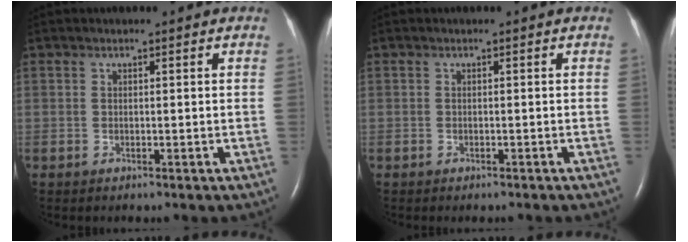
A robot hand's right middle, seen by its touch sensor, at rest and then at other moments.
{"total": 1.2, "force": [-1.1, 0.4, 0.4], "torque": [-0.012, -0.003, -0.011]}